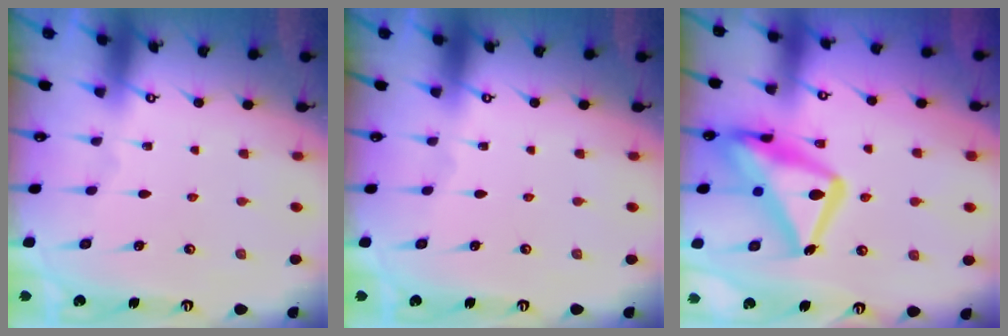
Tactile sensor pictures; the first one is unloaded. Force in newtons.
{"total": 0.0}
{"total": 21.7, "press": 21.6, "slide": 1.7}